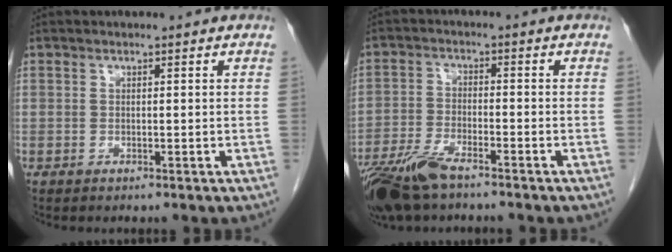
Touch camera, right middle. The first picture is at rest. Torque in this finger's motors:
{"motor_torque": [0.13, -0.21, 0.08, 0.03]}